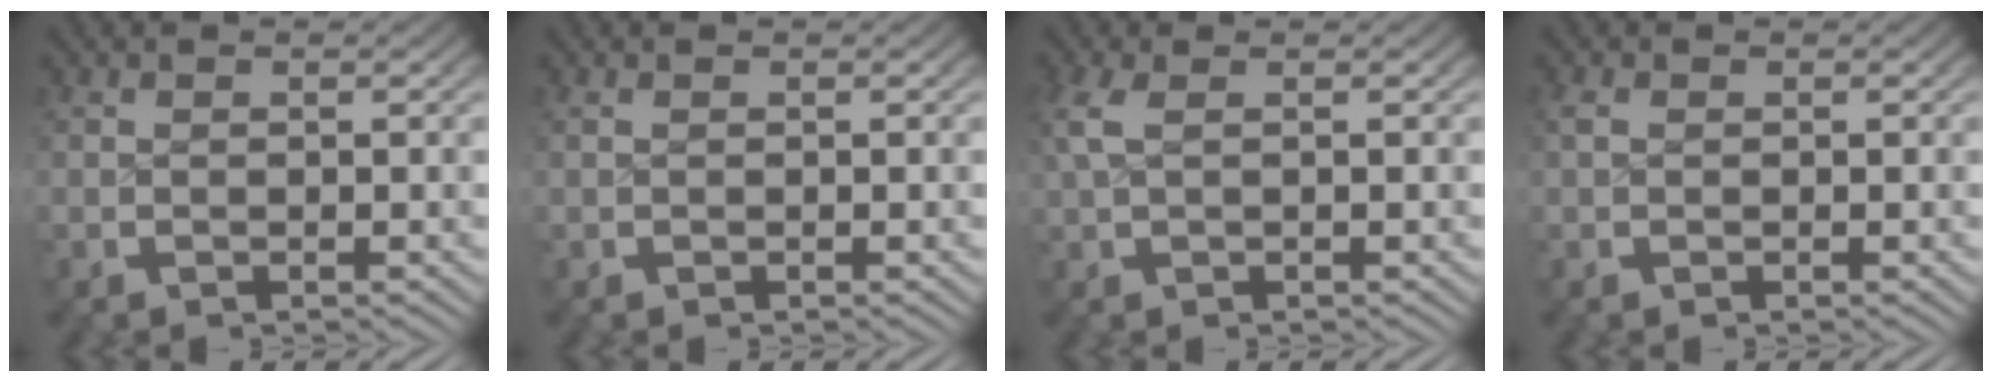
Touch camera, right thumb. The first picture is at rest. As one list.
[{"total": 0.0}, {"total": 1.9, "force": [0.6, 0.8, 1.7], "torque": [-0.048, 0.002, 0.015]}, {"total": 0.6, "force": [0.1, 0.5, 0.3], "torque": [-0.011, -0.003, 0.003]}]